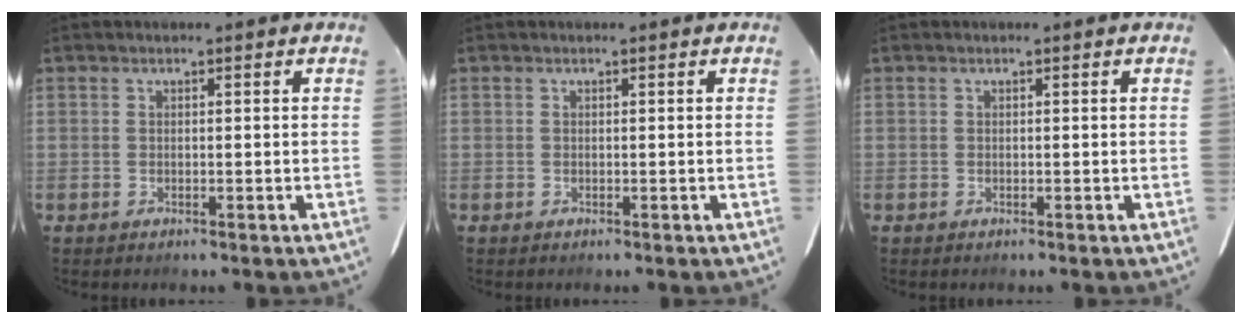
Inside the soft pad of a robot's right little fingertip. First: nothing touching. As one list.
[{"total": 0.0}, {"total": 0.0}]